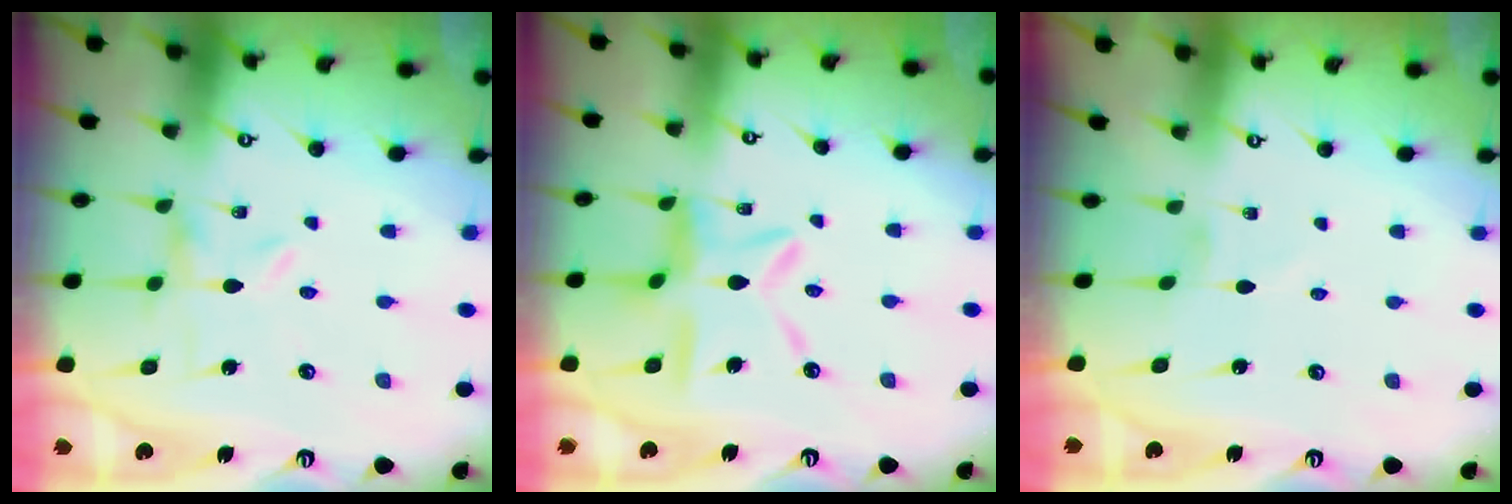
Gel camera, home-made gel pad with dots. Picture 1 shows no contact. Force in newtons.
{"total": 10.2, "press": 10.1, "slide": 0.7}
{"total": 0.8, "press": 0.8, "slide": 0.1}